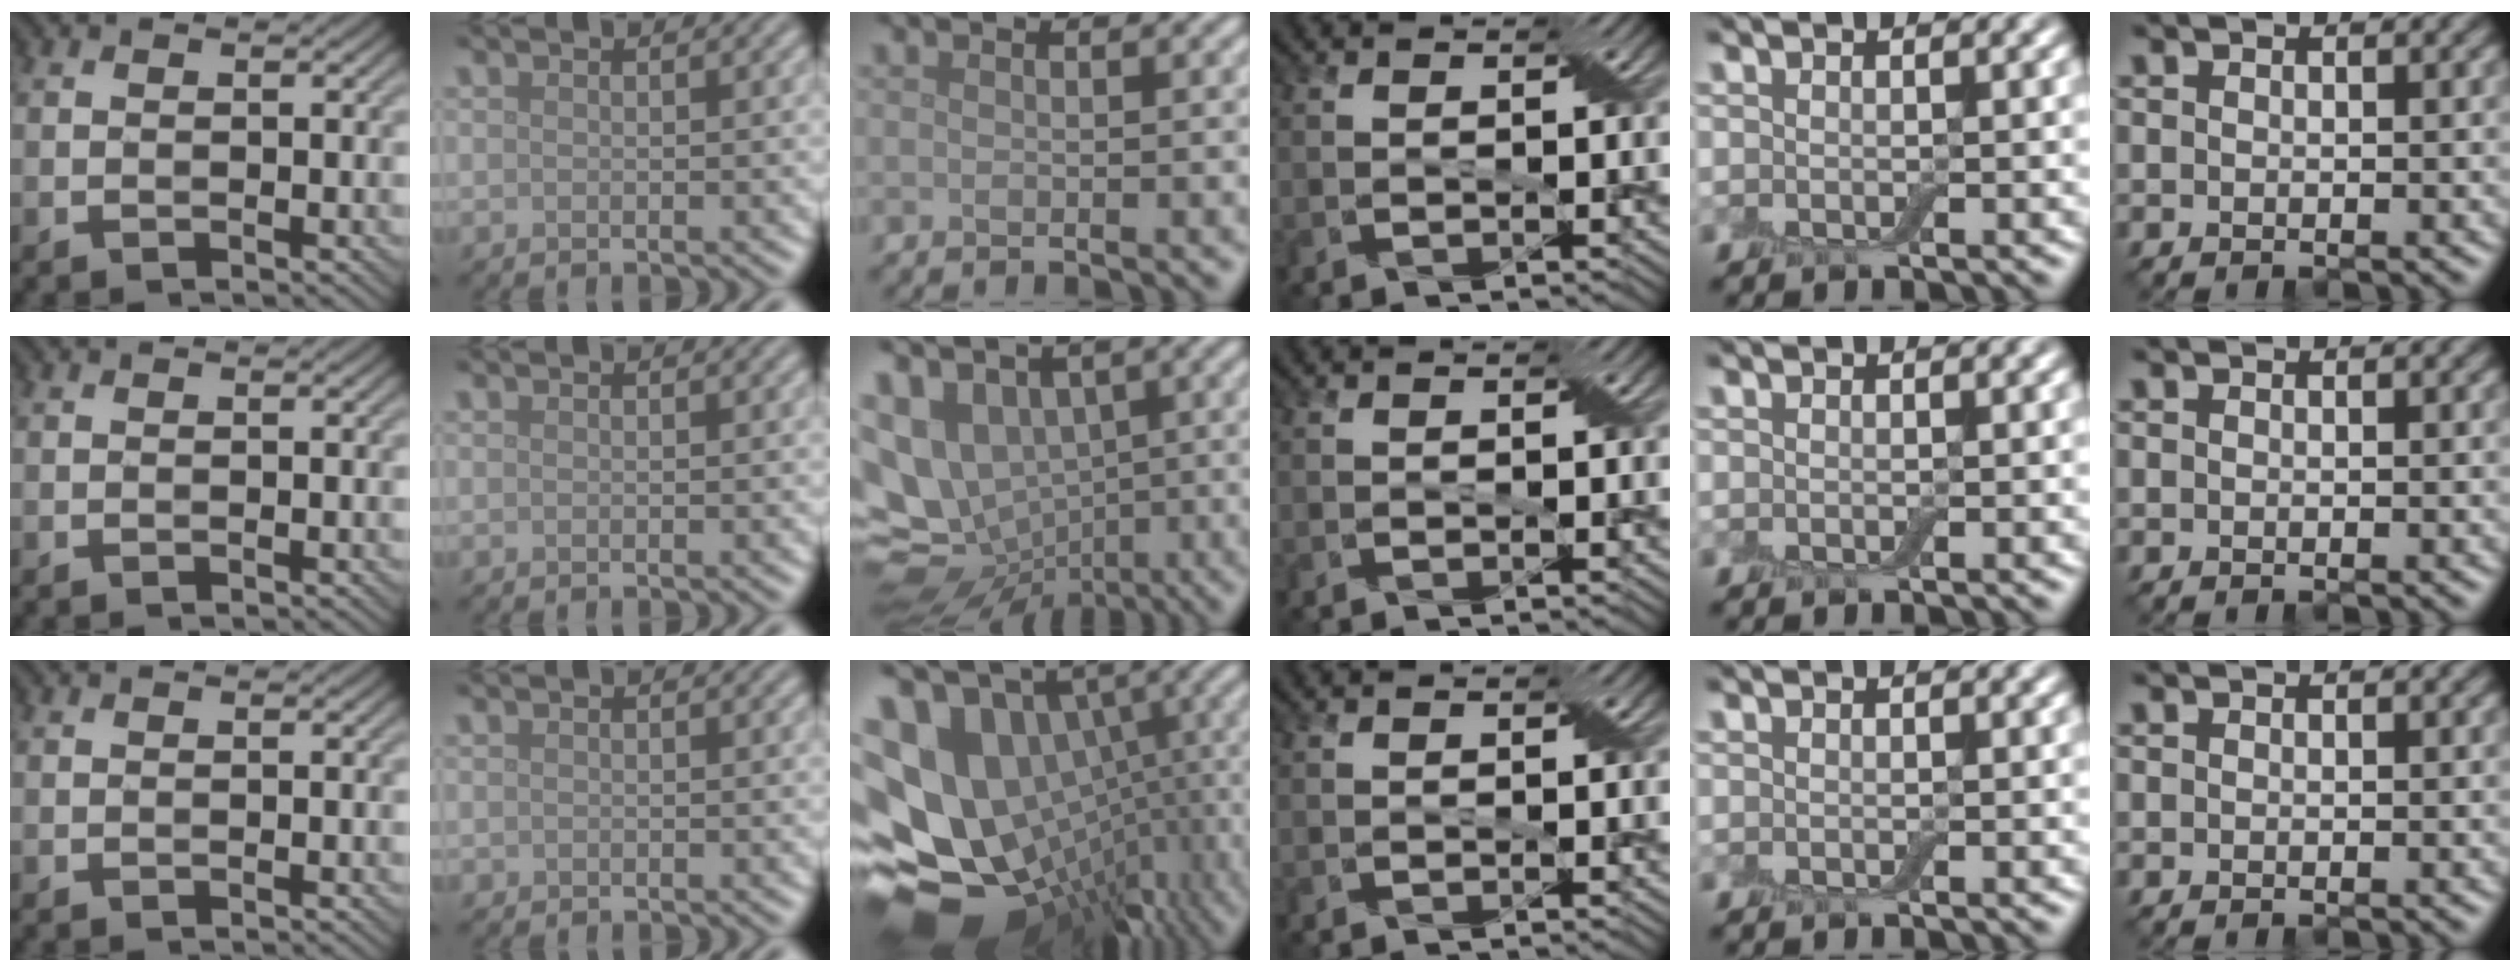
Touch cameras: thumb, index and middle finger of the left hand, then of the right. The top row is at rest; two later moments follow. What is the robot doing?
{"motion": "press", "object": "electronic device side button"}